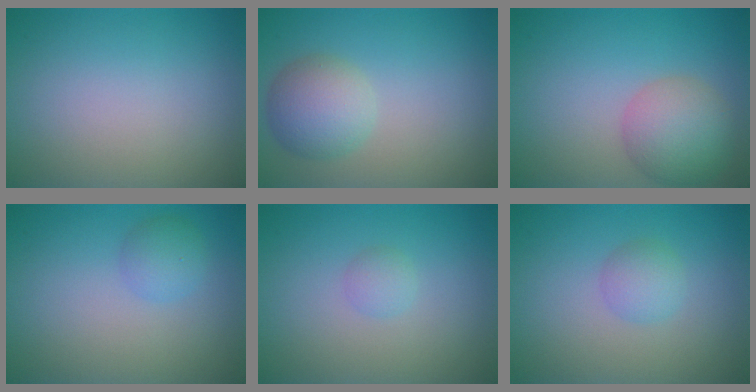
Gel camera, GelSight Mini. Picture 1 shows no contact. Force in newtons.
{"total": 4.1, "press": 4.0, "slide": 0.1}
{"total": 4.9, "press": 4.9, "slide": 0.1}
{"total": 1.8, "press": 1.8, "slide": 0.1}
{"total": 1.0, "press": 1.0, "slide": 0.1}
{"total": 1.8, "press": 1.8, "slide": 0.0}